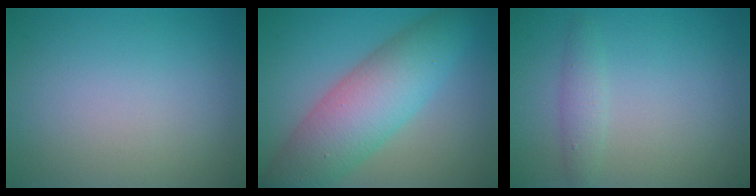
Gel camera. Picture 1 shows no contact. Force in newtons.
{"total": 8.1, "press": 8.1, "slide": 0.1}
{"total": 1.6, "press": 1.6, "slide": 0.0}